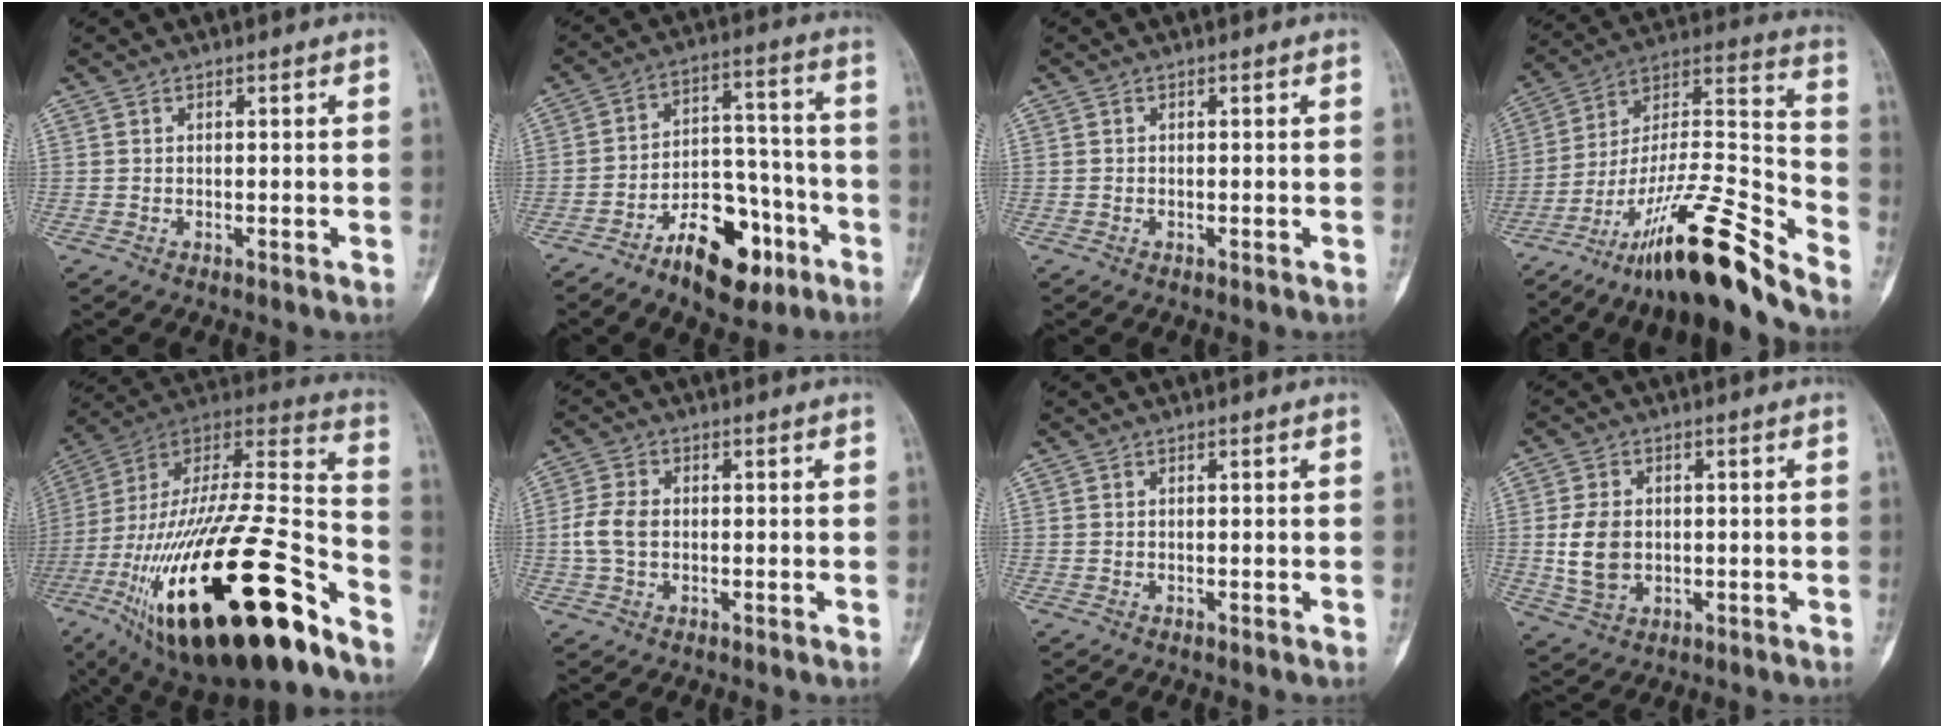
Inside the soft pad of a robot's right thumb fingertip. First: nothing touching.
{"total": 15.2, "force": [-8.7, 7.8, 9.6], "torque": [-0.113, 0.076, -0.138]}
{"total": 0.0}
{"total": 23.9, "force": [-17.8, 3.6, 15.6], "torque": [-0.263, 0.098, -0.307]}
{"total": 41.5, "force": [-20.2, 13.7, 33.5], "torque": [-0.603, 0.038, -0.330]}
{"total": 5.2, "force": [-0.3, 3.6, 3.8], "torque": [-0.088, 0.009, -0.009]}
{"total": 0.0}
{"total": 7.7, "force": [-0.3, 5.7, 5.3], "torque": [-0.092, -0.002, 0.002]}